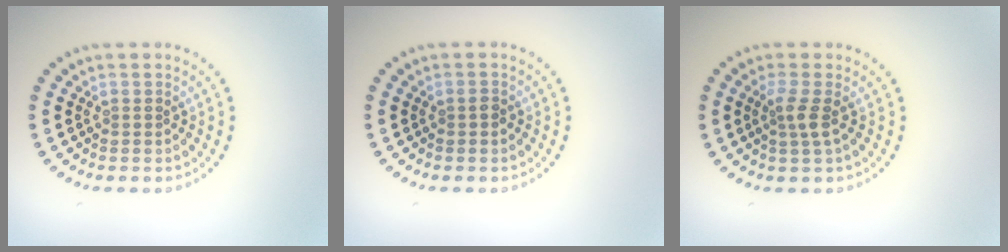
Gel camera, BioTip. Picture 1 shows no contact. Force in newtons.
{"total": 0.7, "press": 0.7, "slide": 0.0}
{"total": 1.9, "press": 1.3, "slide": 1.3}